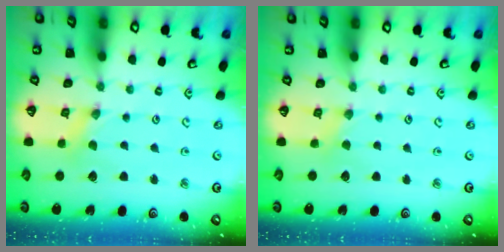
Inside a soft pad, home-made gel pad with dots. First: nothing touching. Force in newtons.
{"total": 2.2, "press": 2.2, "slide": 0.4}